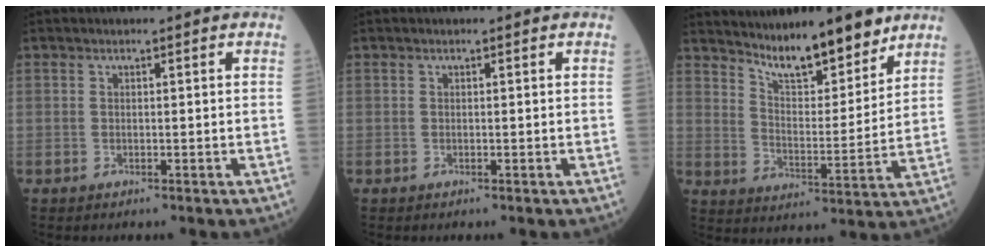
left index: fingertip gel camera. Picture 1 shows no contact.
{"total": 0.0}
{"total": 11.3, "force": [9.5, 2.1, 5.7], "torque": [-0.091, -0.006, 0.164]}